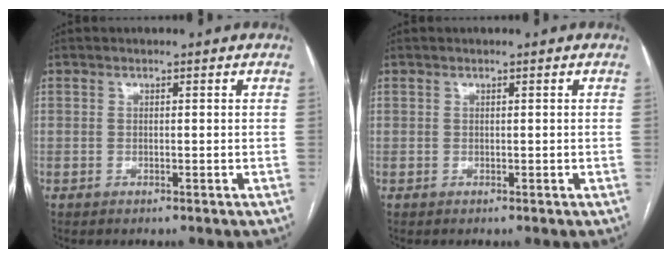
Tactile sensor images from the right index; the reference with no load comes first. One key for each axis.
{"total": 0.0}